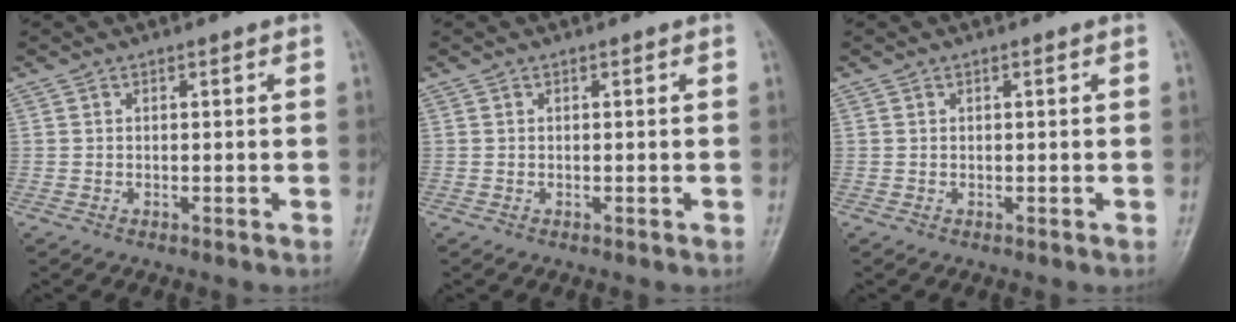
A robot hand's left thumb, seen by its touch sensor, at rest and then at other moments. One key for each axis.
{"total": 0.0}
{"total": 0.0}